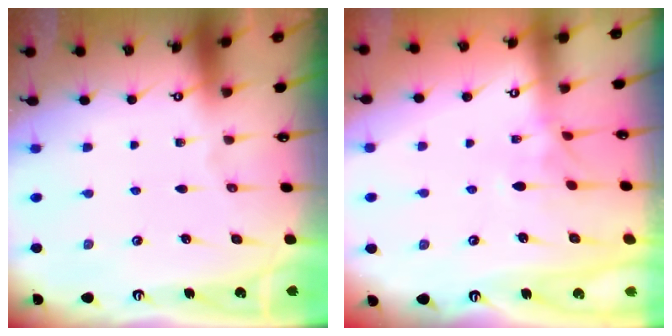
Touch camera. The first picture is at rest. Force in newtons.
{"total": 2.8, "press": 2.7, "slide": 0.8}